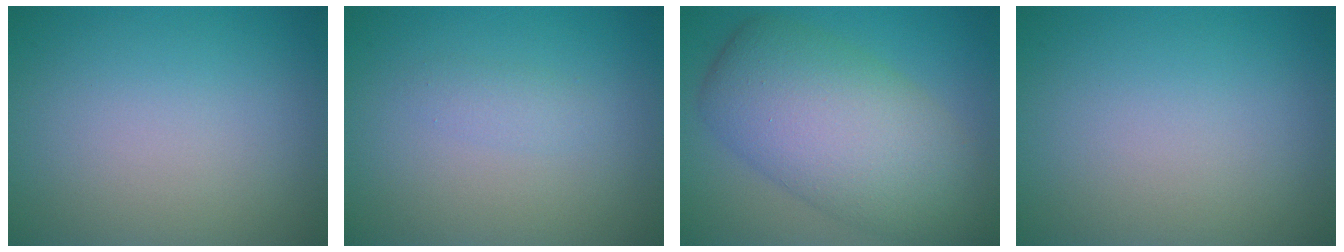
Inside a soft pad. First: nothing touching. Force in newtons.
{"total": 1.0, "press": 1.0, "slide": 0.1}
{"total": 10.0, "press": 10.0, "slide": 0.4}
{"total": 0.0}